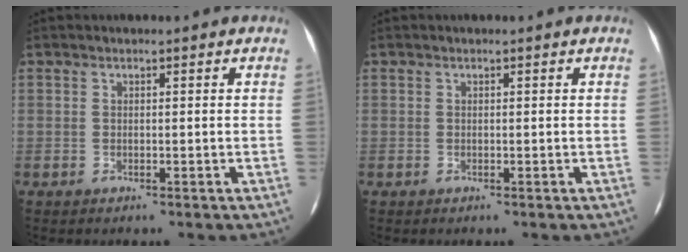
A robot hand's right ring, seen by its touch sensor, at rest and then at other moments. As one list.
[{"total": 0.0}]